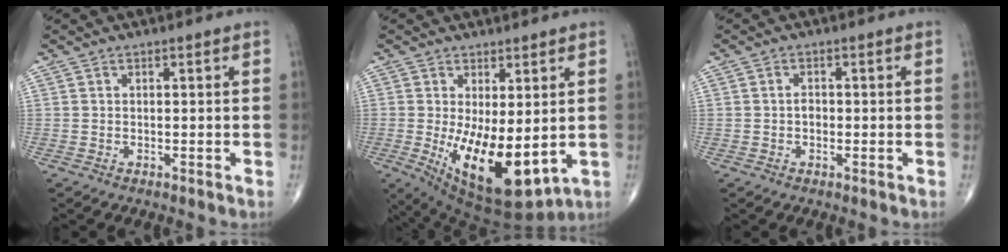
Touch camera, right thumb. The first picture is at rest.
{"total": 15.0, "force": [-1.8, 6.4, 13.4], "torque": [-0.216, -0.032, -0.004]}
{"total": 1.6, "force": [-0.3, 1.1, 1.0], "torque": [-0.011, 0.004, -0.007]}